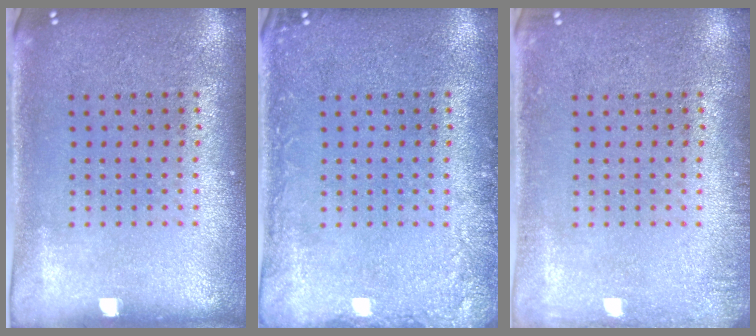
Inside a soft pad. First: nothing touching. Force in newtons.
{"total": 1.7, "press": 1.7, "slide": 0.3}
{"total": 1.2, "press": 1.1, "slide": 0.2}